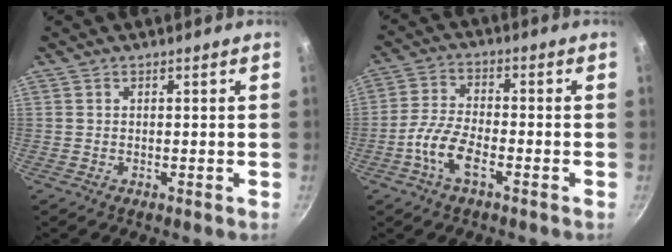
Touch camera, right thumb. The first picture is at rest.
{"total": 7.6, "force": [-3.4, 3.1, 6.0], "torque": [-0.126, 0.023, -0.077]}